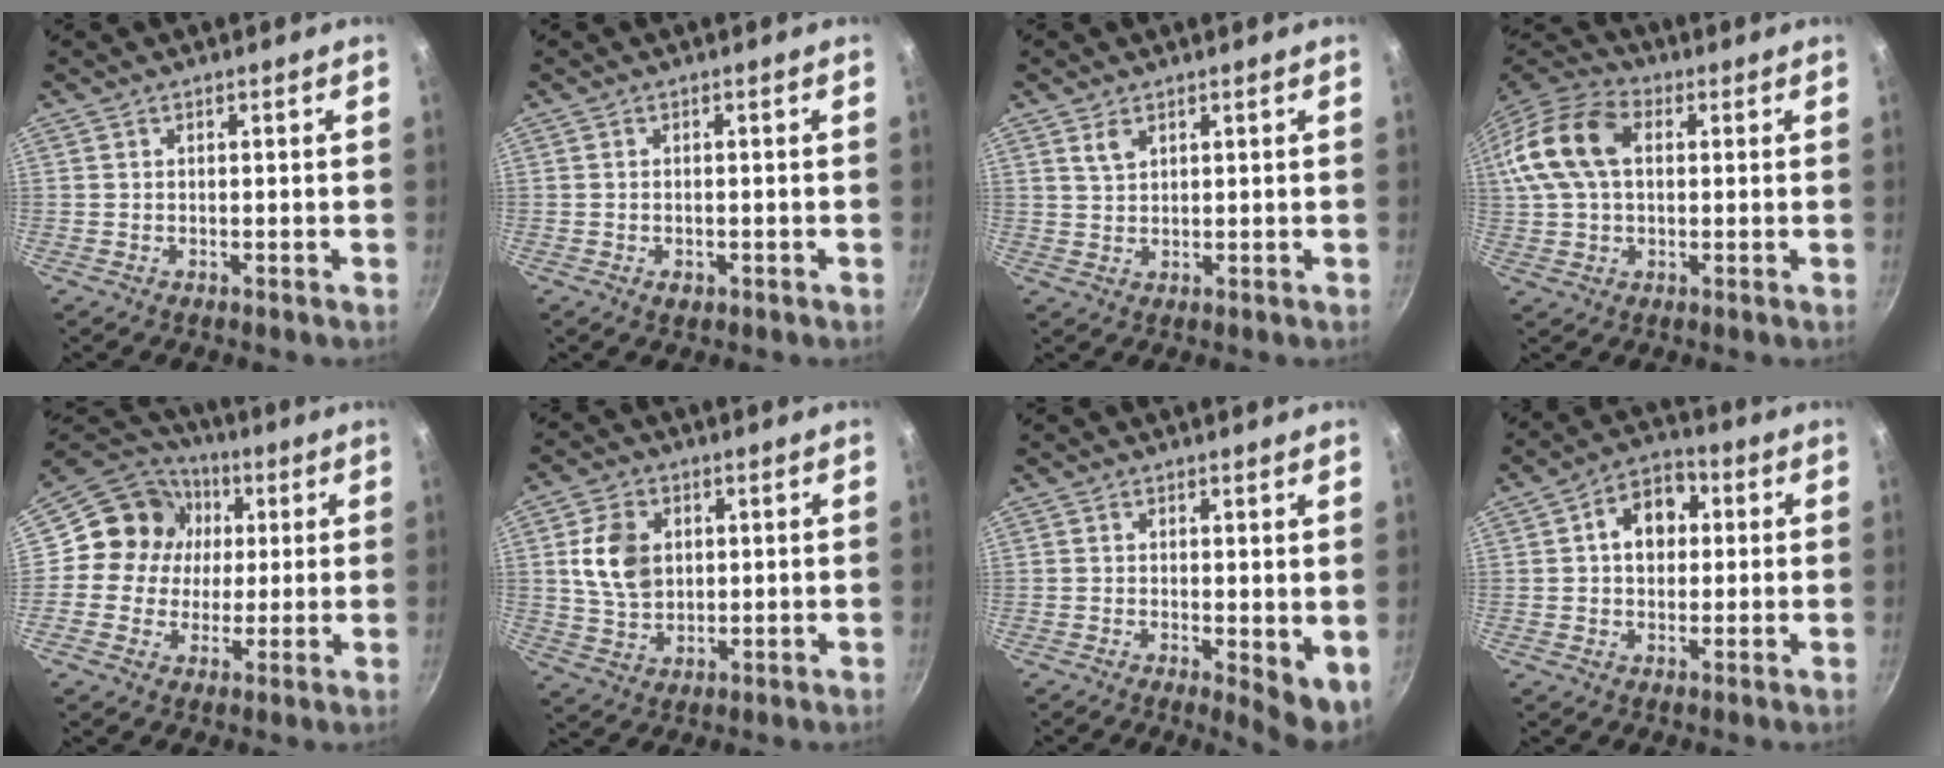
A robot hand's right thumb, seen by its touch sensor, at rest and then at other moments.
{"total": 1.6, "force": [-0.7, 1.1, 1.0], "torque": [-0.016, -0.001, -0.010]}
{"total": 2.7, "force": [1.5, 1.6, 1.5], "torque": [-0.023, -0.005, 0.031]}
{"total": 15.5, "force": [3.1, 10.0, 11.4], "torque": [-0.217, 0.028, 0.044]}
{"total": 13.2, "force": [2.1, 12.0, 5.0], "torque": [-0.054, 0.014, 0.016]}
{"total": 9.6, "force": [1.9, 7.1, 6.2], "torque": [-0.096, -0.005, 0.038]}
{"total": 5.3, "force": [0.2, 2.0, 4.9], "torque": [-0.059, -0.009, 0.006]}
{"total": 9.0, "force": [1.6, 6.7, 5.8], "torque": [-0.044, 0.014, 0.012]}